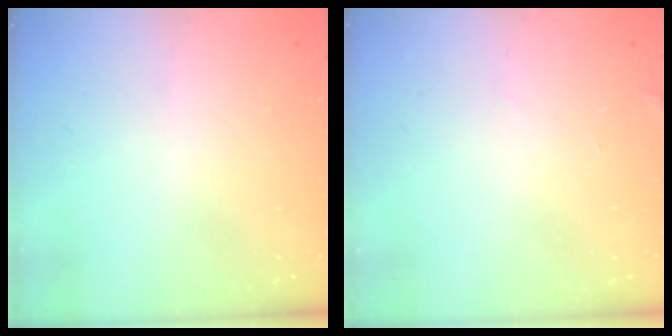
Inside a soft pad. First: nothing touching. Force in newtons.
{"total": 1.9, "press": 1.9, "slide": 0.2}